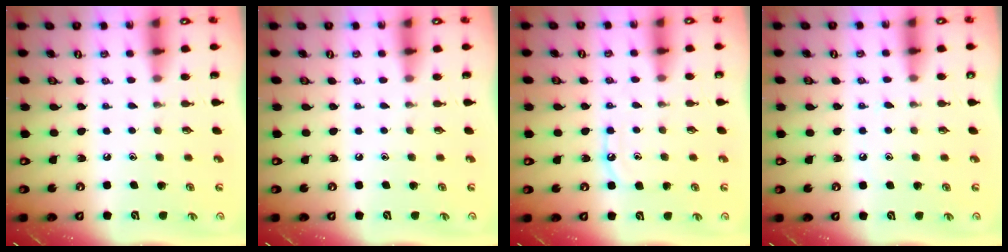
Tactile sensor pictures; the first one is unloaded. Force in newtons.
{"total": 0.0}
{"total": 6.9, "press": 6.8, "slide": 0.7}
{"total": 6.7, "press": 6.7, "slide": 0.9}